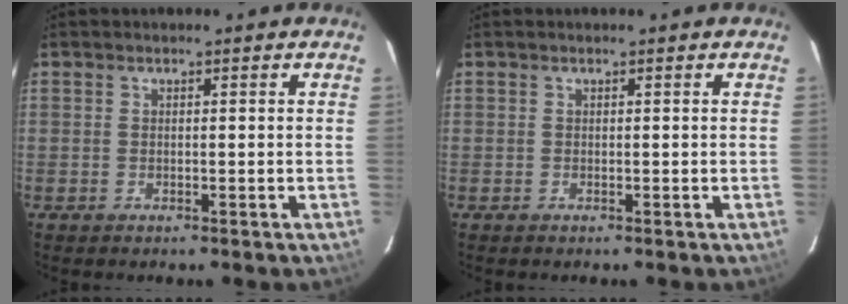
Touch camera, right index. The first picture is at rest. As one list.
[{"total": 0.0}]